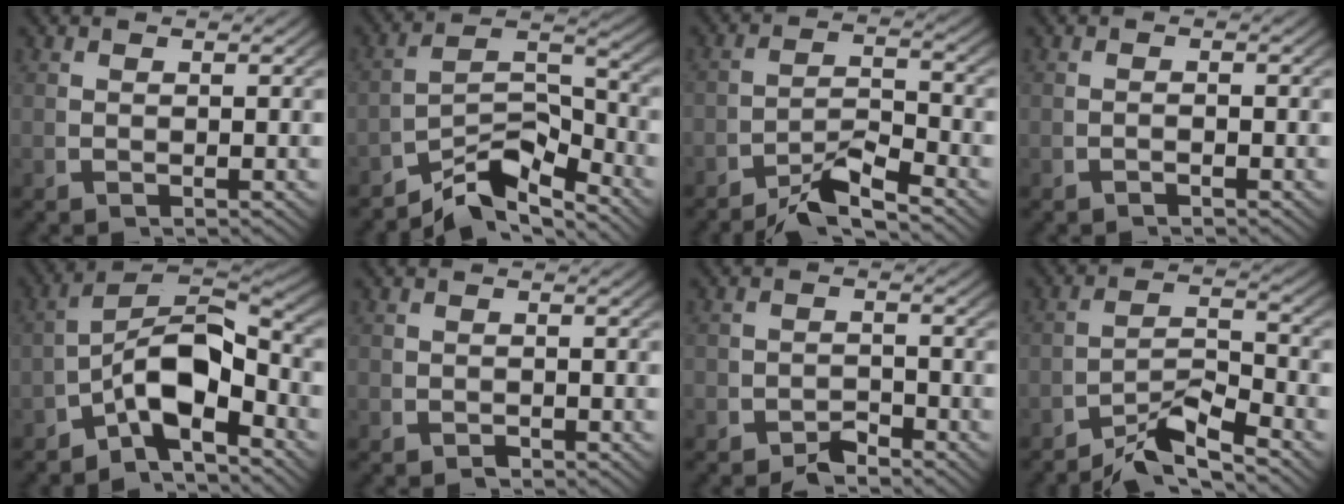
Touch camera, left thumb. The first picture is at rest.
{"total": 7.7, "force": [-3.6, 4.1, 5.4], "torque": [-0.093, -0.028, -0.052]}
{"total": 5.7, "force": [-3.8, 2.6, 3.3], "torque": [-0.053, -0.026, -0.060]}
{"total": 0.6, "force": [-0.6, 0.0, 0.1], "torque": [-0.001, 0.002, -0.013]}
{"total": 10.7, "force": [-2.8, 5.9, 8.5], "torque": [-0.139, -0.030, -0.036]}
{"total": 1.0, "force": [-0.9, 0.4, 0.0], "torque": [0.000, -0.009, -0.014]}
{"total": 2.6, "force": [-2.4, 0.9, 0.5], "torque": [0.007, -0.009, -0.044]}
{"total": 6.1, "force": [-3.5, 2.9, 4.0], "torque": [-0.069, -0.025, -0.057]}